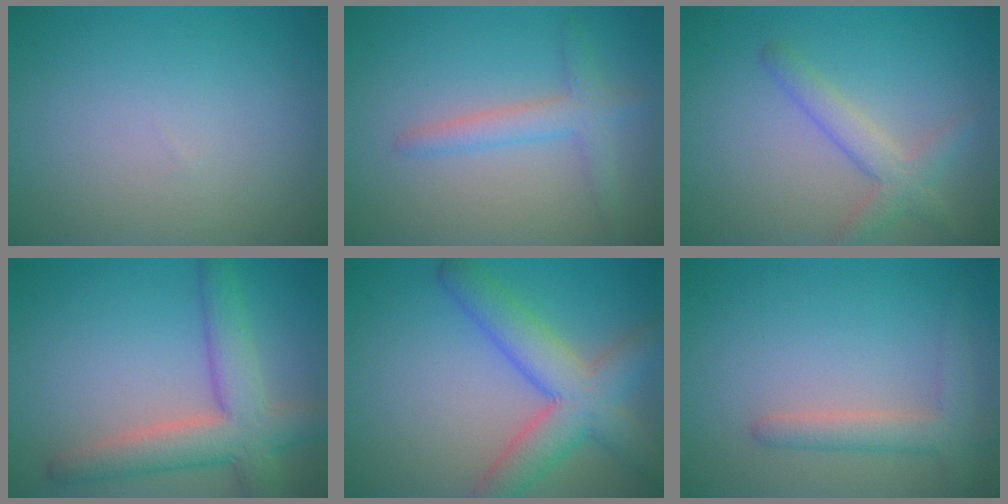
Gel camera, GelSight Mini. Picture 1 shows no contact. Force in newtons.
{"total": 2.7, "press": 2.6, "slide": 0.1}
{"total": 2.9, "press": 2.9, "slide": 0.2}
{"total": 6.4, "press": 6.4, "slide": 0.4}
{"total": 6.8, "press": 6.8, "slide": 0.3}
{"total": 2.9, "press": 2.9, "slide": 0.2}